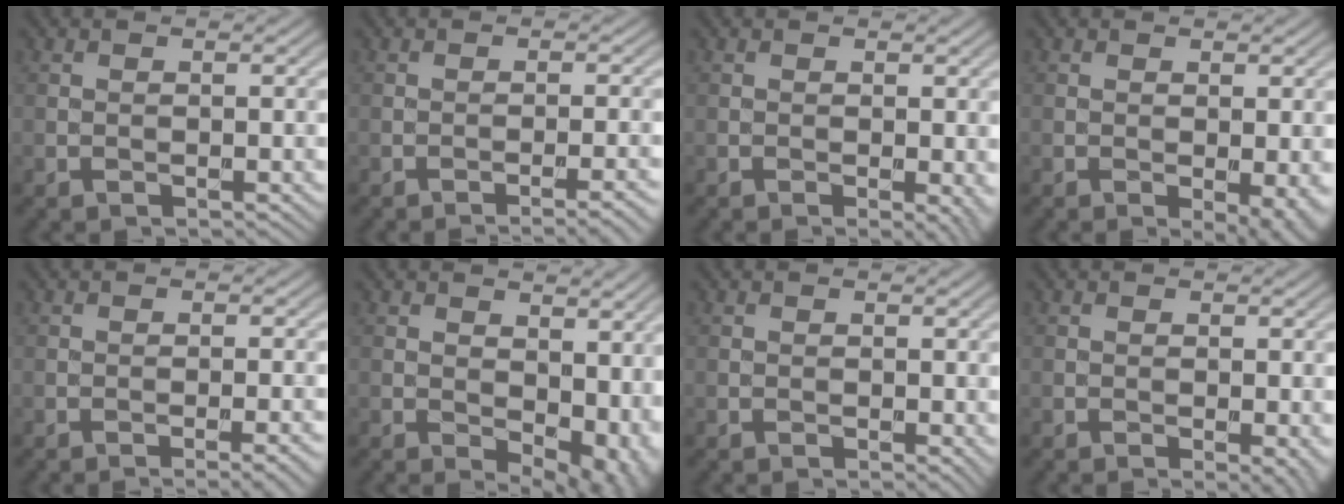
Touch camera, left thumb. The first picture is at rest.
{"total": 3.3, "force": [-1.9, 0.5, 2.7], "torque": [-0.032, 0.012, -0.035]}
{"total": 1.8, "force": [-0.3, 0.4, 1.7], "torque": [-0.022, -0.008, -0.005]}
{"total": 3.2, "force": [-0.7, 0.9, 3.0], "torque": [-0.039, -0.009, -0.007]}
{"total": 3.0, "force": [-1.5, 0.5, 2.6], "torque": [-0.030, 0.008, -0.027]}
{"total": 10.0, "force": [0.6, 6.3, 7.8], "torque": [-0.103, -0.023, 0.033]}
{"total": 0.8, "force": [-0.1, 0.4, 0.7], "torque": [-0.007, -0.005, -0.001]}
{"total": 1.9, "force": [-0.4, 0.3, 1.8], "torque": [-0.024, -0.007, -0.008]}